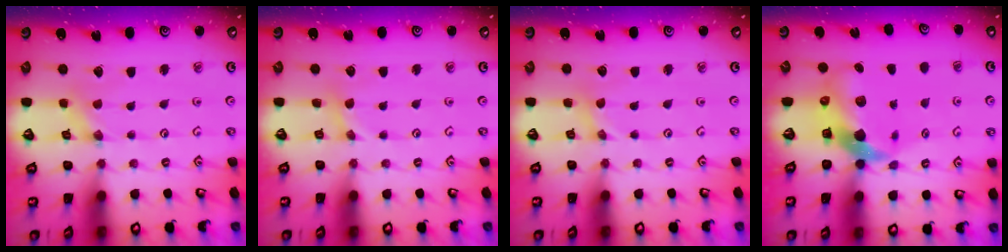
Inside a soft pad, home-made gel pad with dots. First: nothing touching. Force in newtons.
{"total": 2.8, "press": 2.8, "slide": 0.5}
{"total": 0.0}
{"total": 11.0, "press": 10.8, "slide": 1.6}